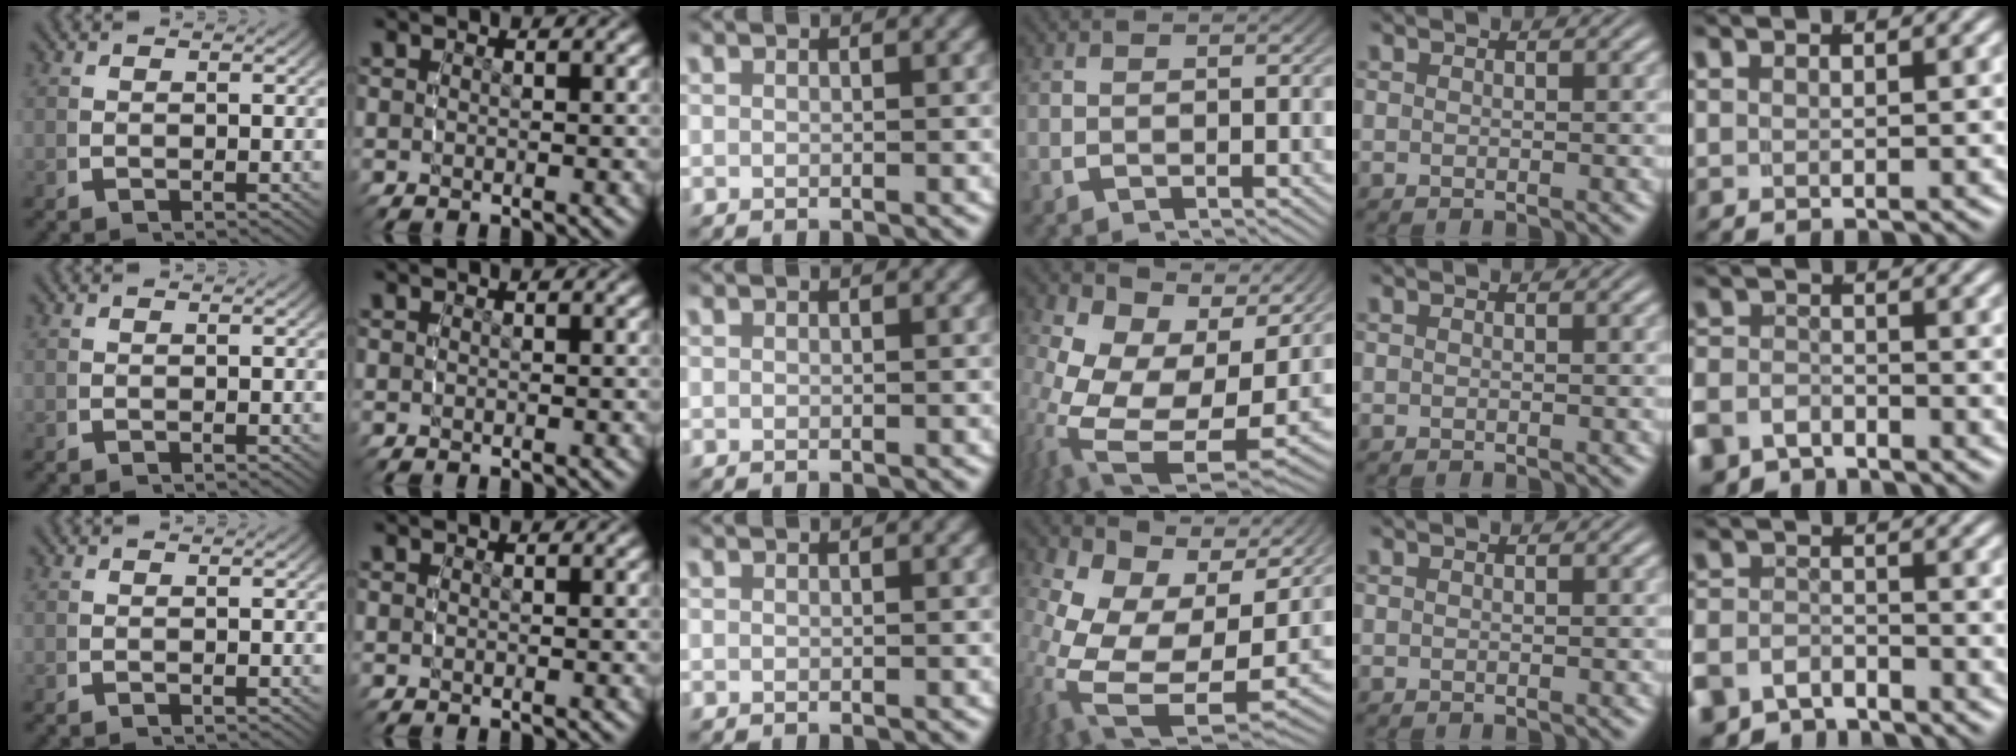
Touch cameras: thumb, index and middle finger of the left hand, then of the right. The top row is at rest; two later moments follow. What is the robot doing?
{"motion": "grasp_and_lifting", "object": "backpack"}